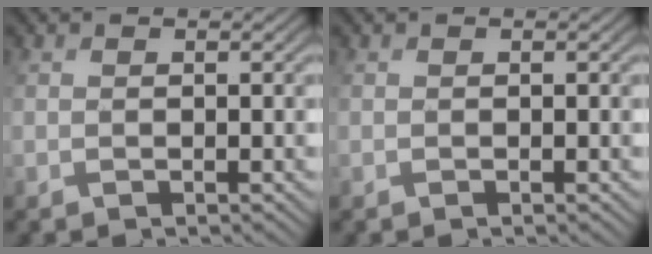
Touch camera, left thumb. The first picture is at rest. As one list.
[{"total": 0.0}]